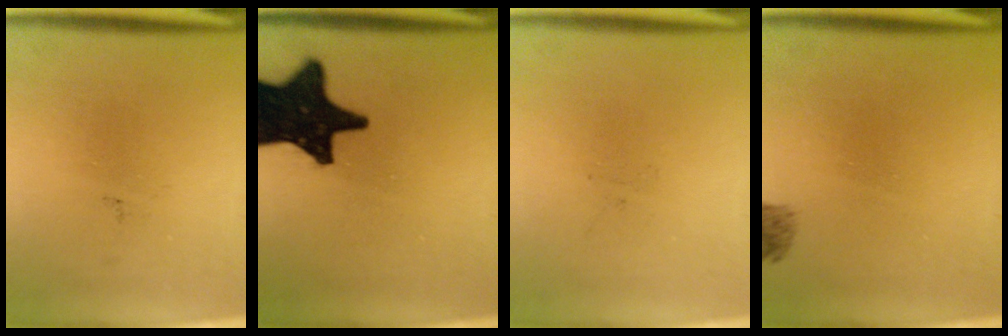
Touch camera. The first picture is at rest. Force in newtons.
{"total": 18.9}
{"total": 0.0}
{"total": 1.4}